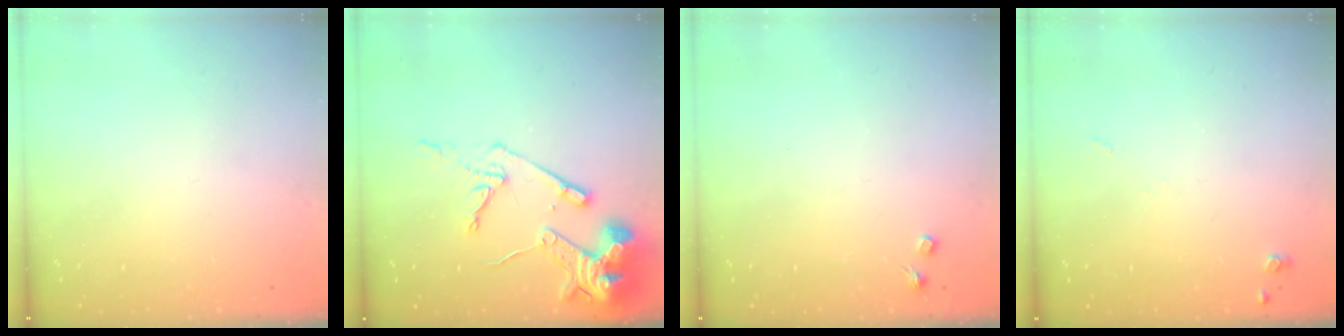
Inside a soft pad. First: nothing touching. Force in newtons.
{"total": 14.6, "press": 14.5, "slide": 1.7}
{"total": 2.7, "press": 2.7, "slide": 0.4}
{"total": 4.4, "press": 4.4, "slide": 0.7}